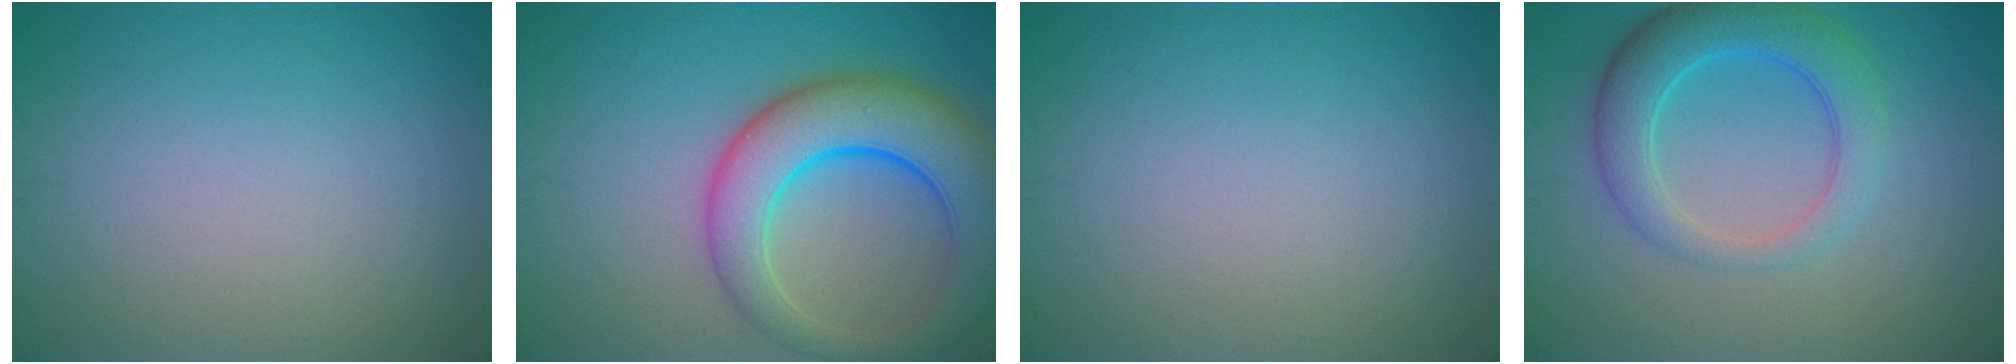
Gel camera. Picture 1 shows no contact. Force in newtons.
{"total": 8.9, "press": 8.9, "slide": 0.4}
{"total": 0.0}
{"total": 5.3, "press": 5.3, "slide": 0.2}